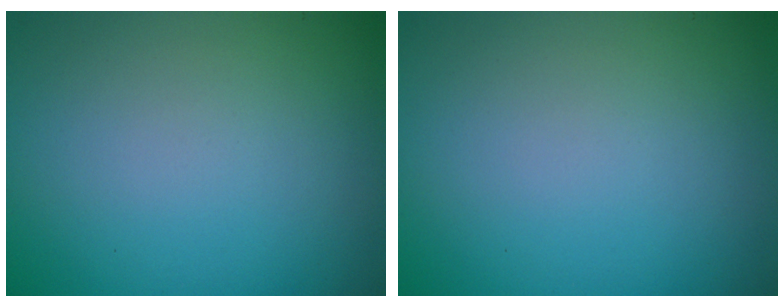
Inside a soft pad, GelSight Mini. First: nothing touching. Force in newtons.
{"total": 0.0}